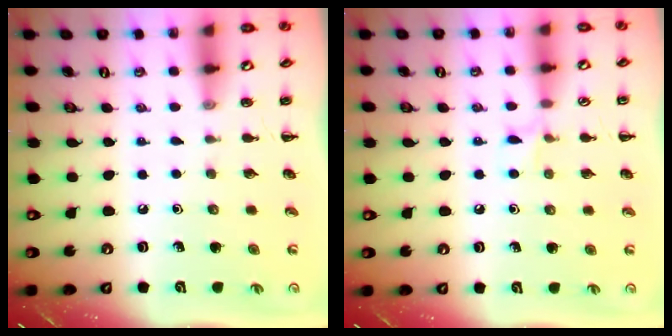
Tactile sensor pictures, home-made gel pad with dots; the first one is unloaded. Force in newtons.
{"total": 4.9, "press": 4.5, "slide": 1.8}